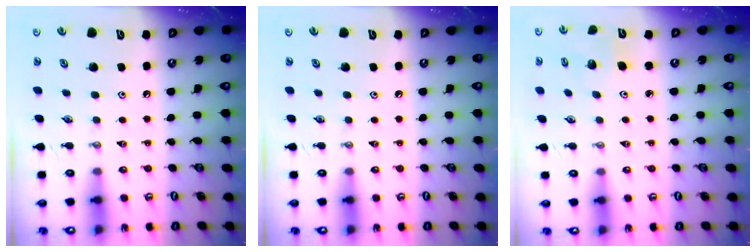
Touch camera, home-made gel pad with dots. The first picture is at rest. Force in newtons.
{"total": 0.0}
{"total": 2.8, "press": 2.5, "slide": 1.3}